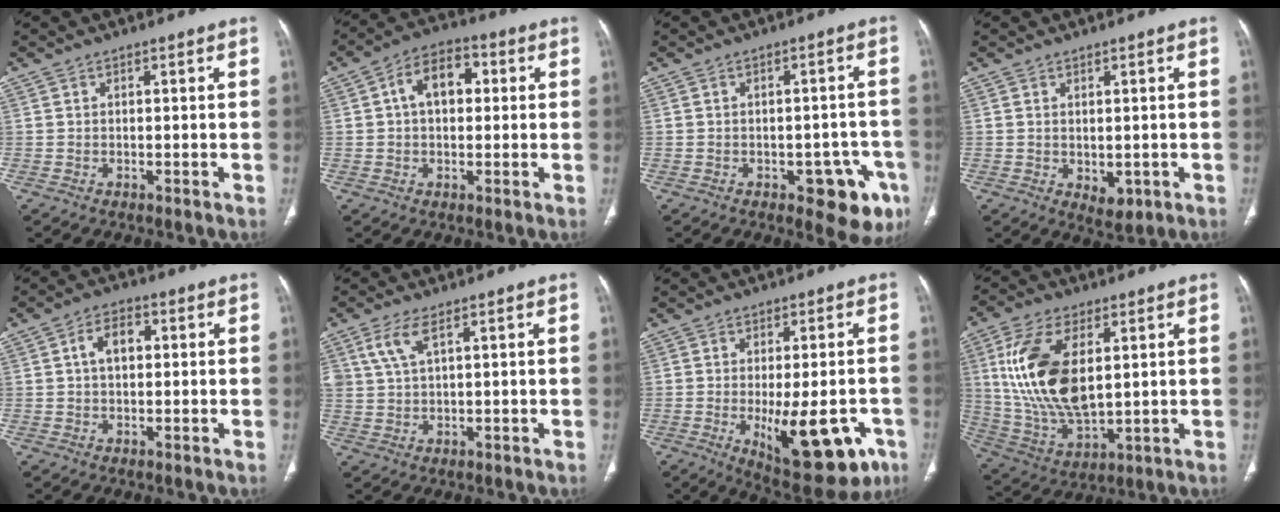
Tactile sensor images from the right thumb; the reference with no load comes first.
{"total": 8.6, "force": [1.4, 5.7, 6.2], "torque": [-0.084, 0.024, 0.015]}
{"total": 9.5, "force": [-4.3, 4.6, 7.0], "torque": [-0.051, 0.018, -0.047]}
{"total": 3.5, "force": [-0.5, 2.2, 2.7], "torque": [-0.029, -0.006, 0.008]}
{"total": 5.0, "force": [0.7, 3.3, 3.8], "torque": [-0.059, 0.015, 0.008]}
{"total": 4.5, "force": [2.2, 1.6, 3.6], "torque": [-0.089, 0.000, 0.052]}
{"total": 16.7, "force": [-5.8, 7.1, 14.0], "torque": [-0.149, -0.001, -0.057]}
{"total": 18.0, "force": [4.0, 9.3, 14.9], "torque": [-0.290, -0.016, 0.086]}